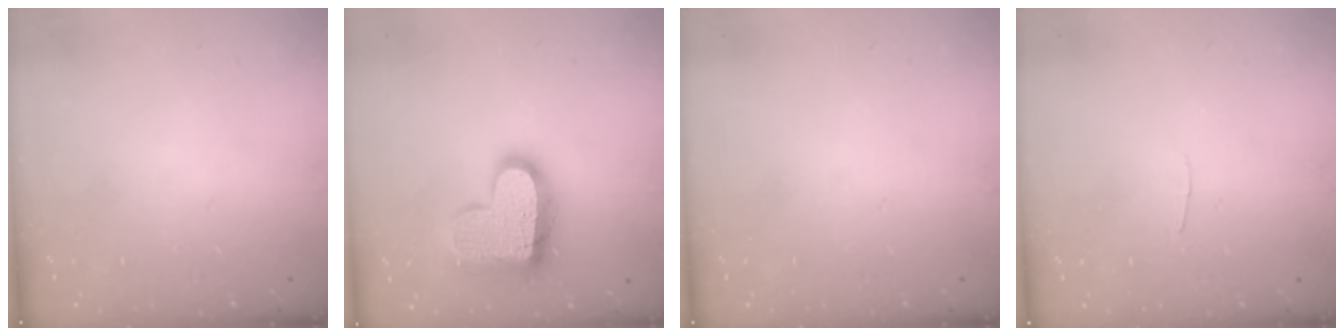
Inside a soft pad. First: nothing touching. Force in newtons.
{"total": 17.2, "press": 17.1, "slide": 1.3}
{"total": 0.0}
{"total": 2.0, "press": 2.0, "slide": 0.2}